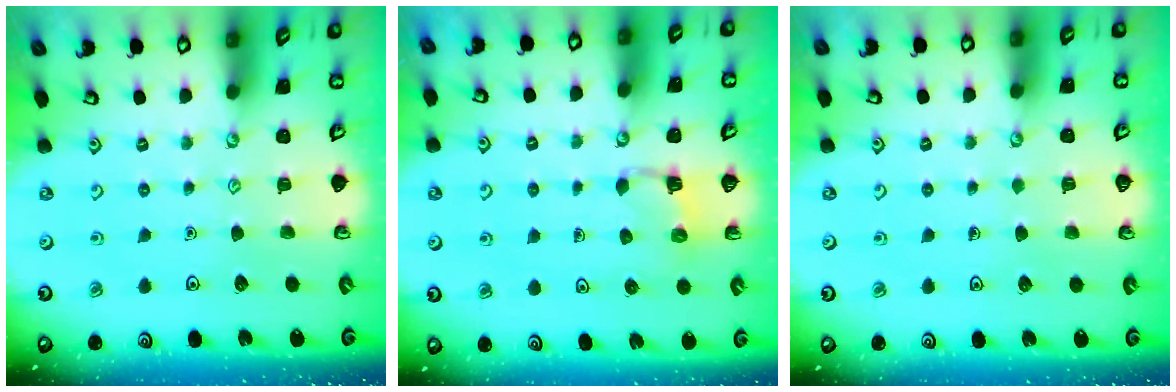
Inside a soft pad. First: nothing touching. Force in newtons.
{"total": 2.1, "press": 2.0, "slide": 0.5}
{"total": 0.8, "press": 0.8, "slide": 0.3}